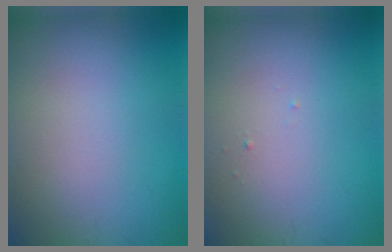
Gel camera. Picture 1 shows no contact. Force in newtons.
{"total": 0.0}